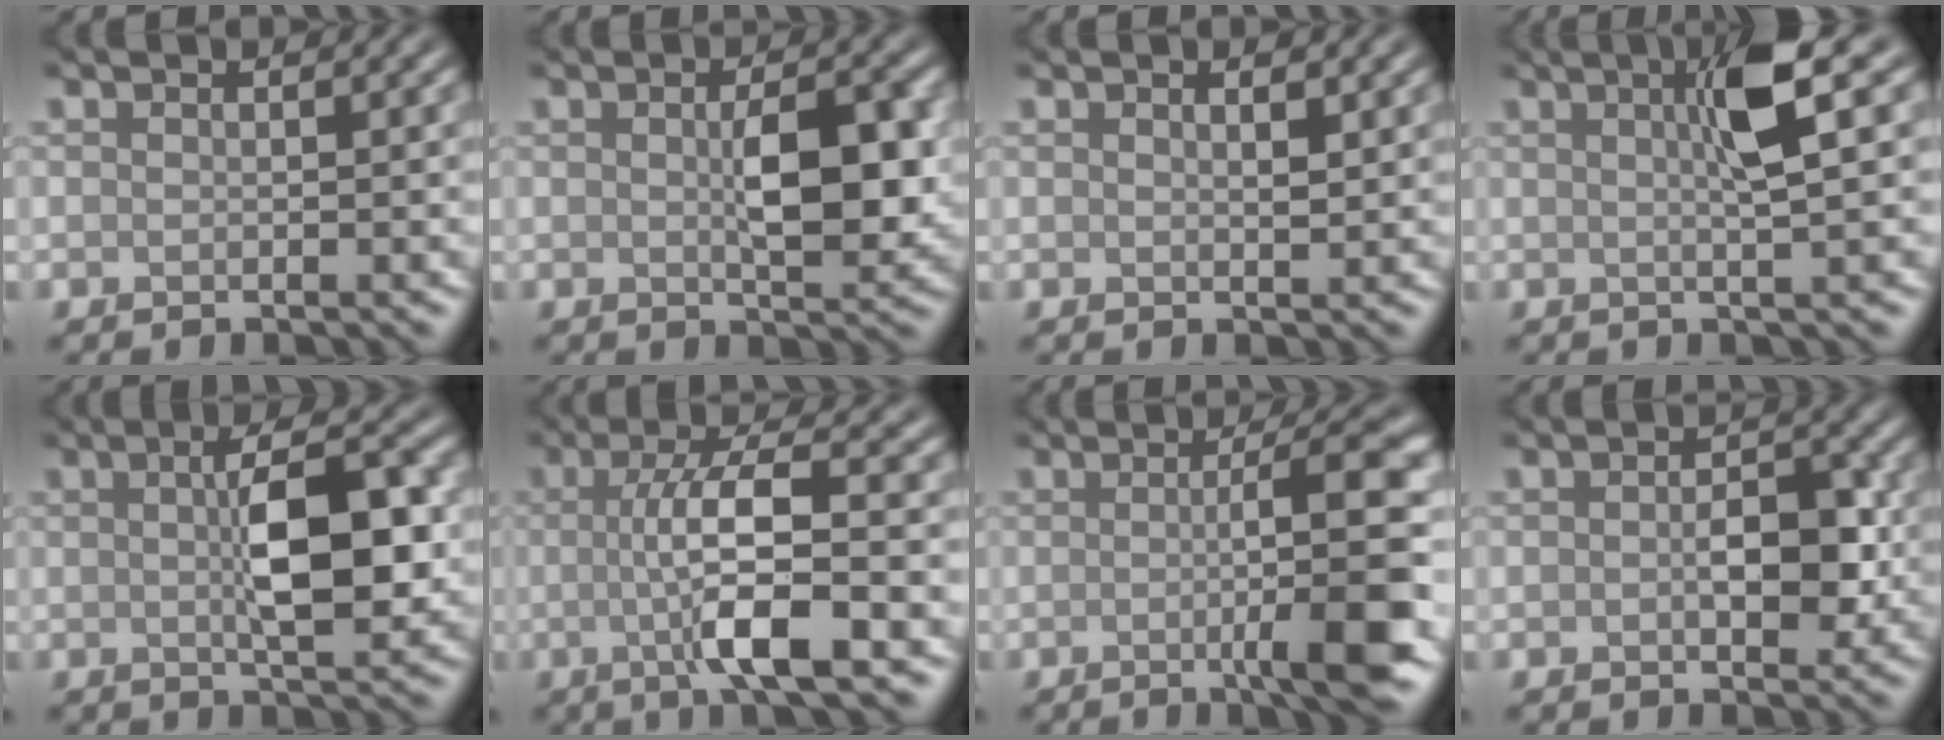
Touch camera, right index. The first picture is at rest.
{"total": 4.9, "force": [0.2, 2.1, 4.5], "torque": [-0.077, -0.001, 0.008]}
{"total": 0.9, "force": [0.6, 0.2, 0.7], "torque": [-0.011, -0.002, 0.010]}
{"total": 4.7, "force": [1.3, 0.6, 4.5], "torque": [-0.069, 0.011, 0.017]}
{"total": 6.8, "force": [0.5, 2.2, 6.4], "torque": [-0.102, 0.005, 0.006]}
{"total": 7.1, "force": [-1.0, 1.5, 6.9], "torque": [-0.116, 0.003, -0.024]}
{"total": 7.3, "force": [-0.8, 1.1, 7.2], "torque": [-0.098, 0.003, -0.016]}
{"total": 3.4, "force": [-0.2, 1.9, 2.8], "torque": [-0.043, -0.003, -0.005]}